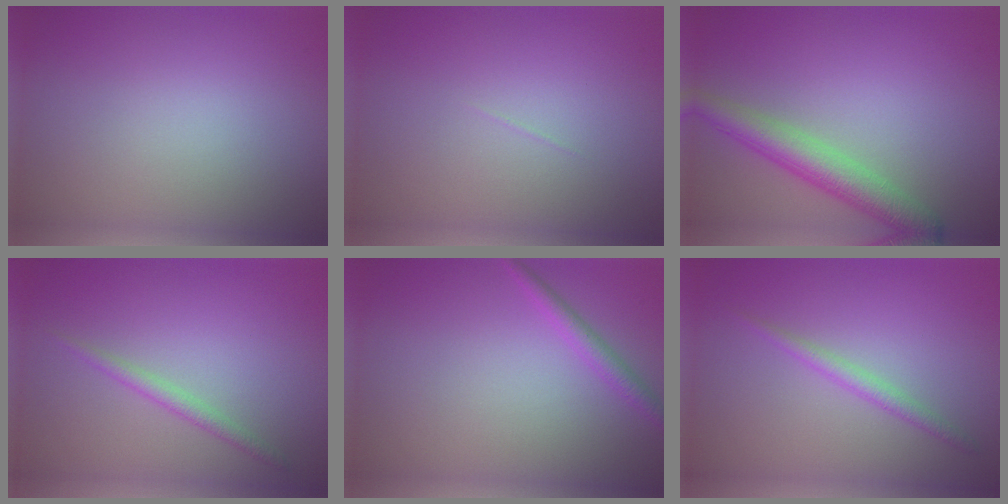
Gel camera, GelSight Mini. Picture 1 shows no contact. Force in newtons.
{"total": 0.0}
{"total": 4.2, "press": 4.2, "slide": 0.1}
{"total": 1.4, "press": 1.4, "slide": 0.0}
{"total": 1.5, "press": 1.5, "slide": 0.1}
{"total": 1.5, "press": 1.4, "slide": 0.1}